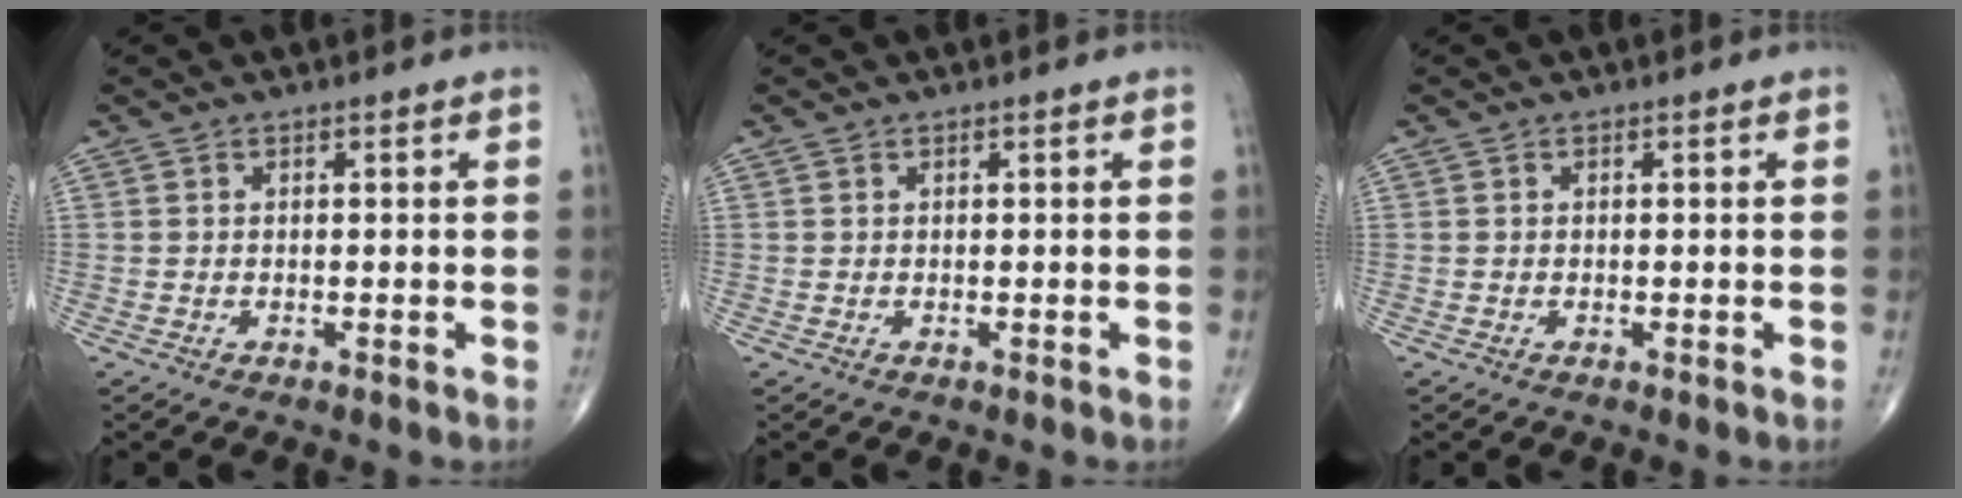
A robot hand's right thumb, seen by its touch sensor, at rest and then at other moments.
{"total": 0.0}
{"total": 0.0}